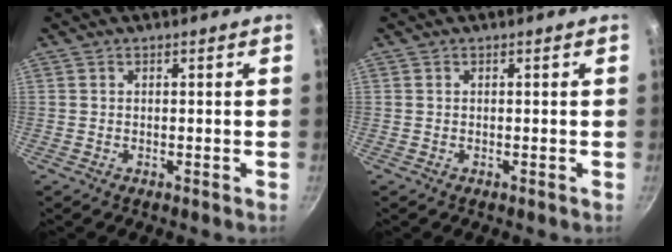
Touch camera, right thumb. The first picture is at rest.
{"total": 0.0}